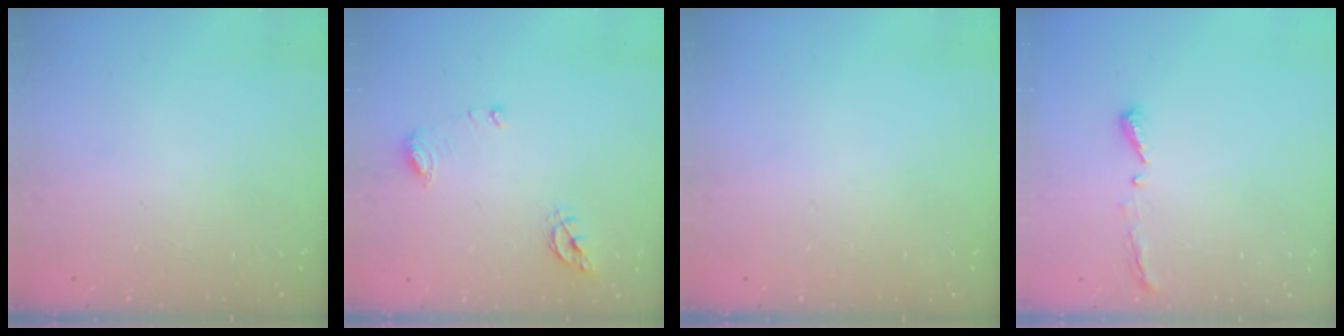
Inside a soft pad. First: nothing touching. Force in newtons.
{"total": 7.9, "press": 7.8, "slide": 0.9}
{"total": 0.0}
{"total": 4.4, "press": 4.3, "slide": 0.6}